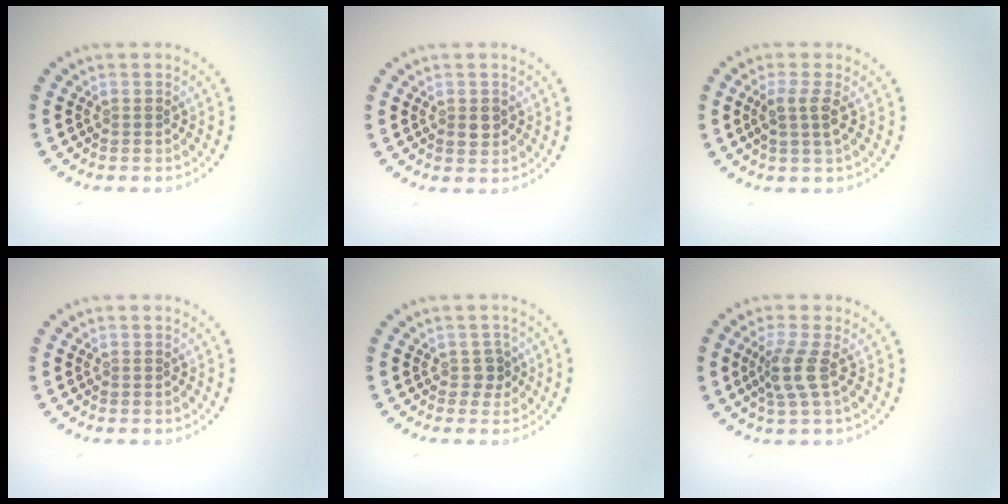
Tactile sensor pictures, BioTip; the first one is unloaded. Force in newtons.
{"total": 1.4, "press": 1.4, "slide": 0.1}
{"total": 2.1, "press": 1.8, "slide": 1.1}
{"total": 0.0}
{"total": 1.3, "press": 1.0, "slide": 0.8}
{"total": 2.6, "press": 2.0, "slide": 1.6}